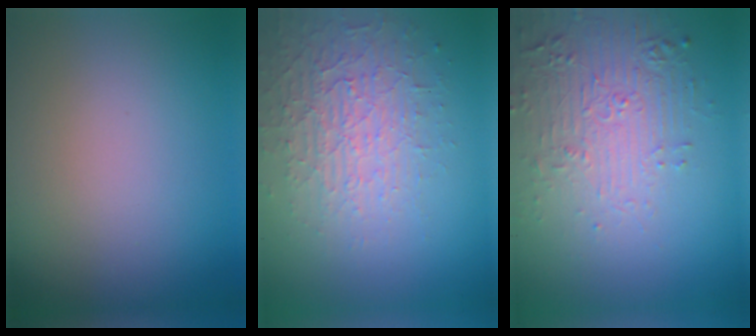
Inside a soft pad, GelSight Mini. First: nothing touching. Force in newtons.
{"total": 3.7, "press": 3.4, "slide": 1.4}
{"total": 5.7, "press": 3.7, "slide": 4.4}